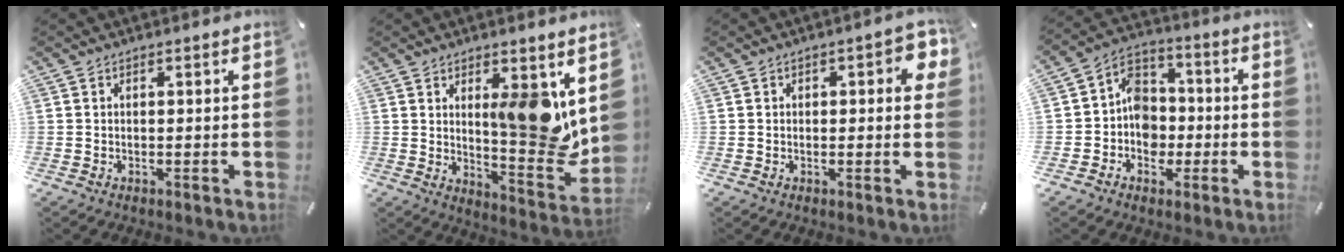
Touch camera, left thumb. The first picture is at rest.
{"total": 11.7, "force": [4.6, 3.7, 10.1], "torque": [-0.122, -0.052, 0.076]}
{"total": 4.0, "force": [0.8, 2.3, 3.1], "torque": [-0.037, 0.003, 0.007]}
{"total": 9.2, "force": [-2.6, 8.3, 2.9], "torque": [-0.050, 0.020, -0.047]}